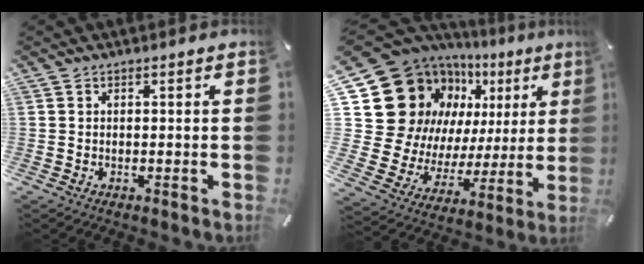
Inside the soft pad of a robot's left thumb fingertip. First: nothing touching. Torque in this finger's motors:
{"motor_torque": [0.93, 0.79, 1.21, -0.68, 0.27]}